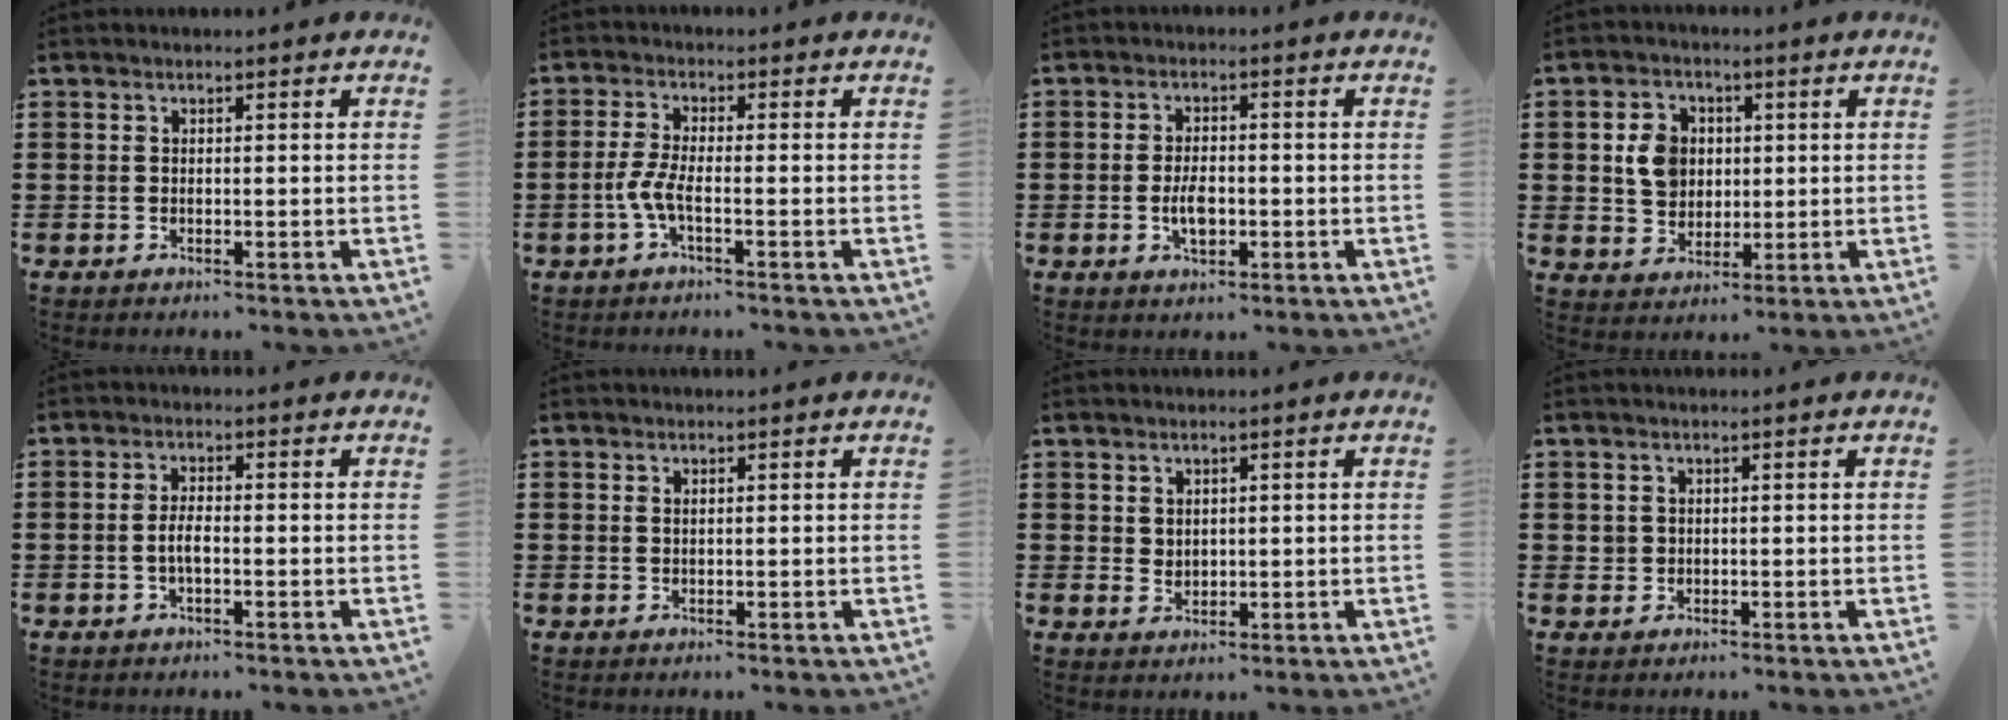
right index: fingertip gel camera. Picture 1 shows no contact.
{"total": 4.0, "force": [-1.6, 0.8, 3.6], "torque": [-0.090, -0.007, -0.037]}
{"total": 4.2, "force": [-1.0, 2.1, 3.6], "torque": [-0.069, 0.002, -0.018]}
{"total": 6.2, "force": [1.0, 5.3, 3.2], "torque": [-0.078, 0.013, 0.012]}
{"total": 2.5, "force": [-0.6, 0.8, 2.3], "torque": [-0.057, -0.001, -0.017]}
{"total": 0.6, "force": [0.3, 0.3, 0.4], "torque": [-0.009, 0.001, 0.005]}
{"total": 1.9, "force": [1.4, 1.3, 0.2], "torque": [-0.008, 0.007, 0.027]}
{"total": 1.2, "force": [0.3, 1.1, 0.2], "torque": [-0.006, 0.006, 0.005]}